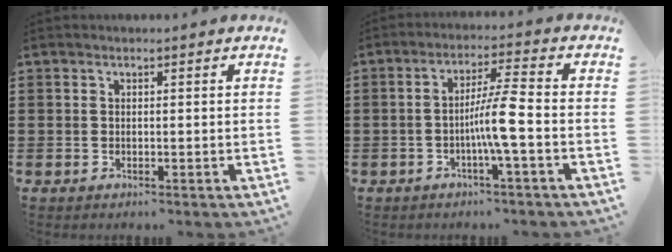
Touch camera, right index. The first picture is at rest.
{"total": 6.5, "force": [-1.8, -0.1, 6.3], "torque": [-0.118, -0.003, -0.040]}